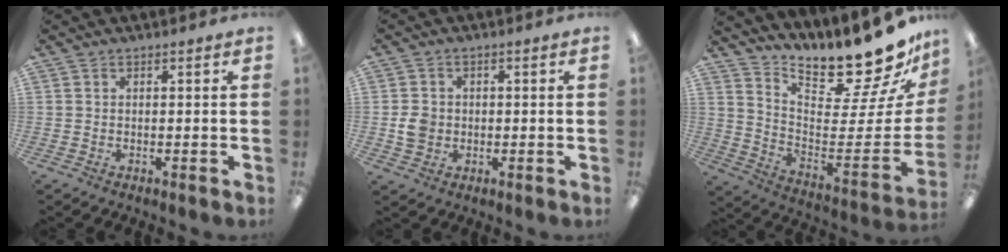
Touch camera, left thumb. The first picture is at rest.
{"total": 4.4, "force": [-0.4, 3.9, 2.0], "torque": [-0.035, 0.003, -0.010]}
{"total": 19.0, "force": [17.2, 3.8, 7.2], "torque": [-0.069, -0.166, 0.276]}